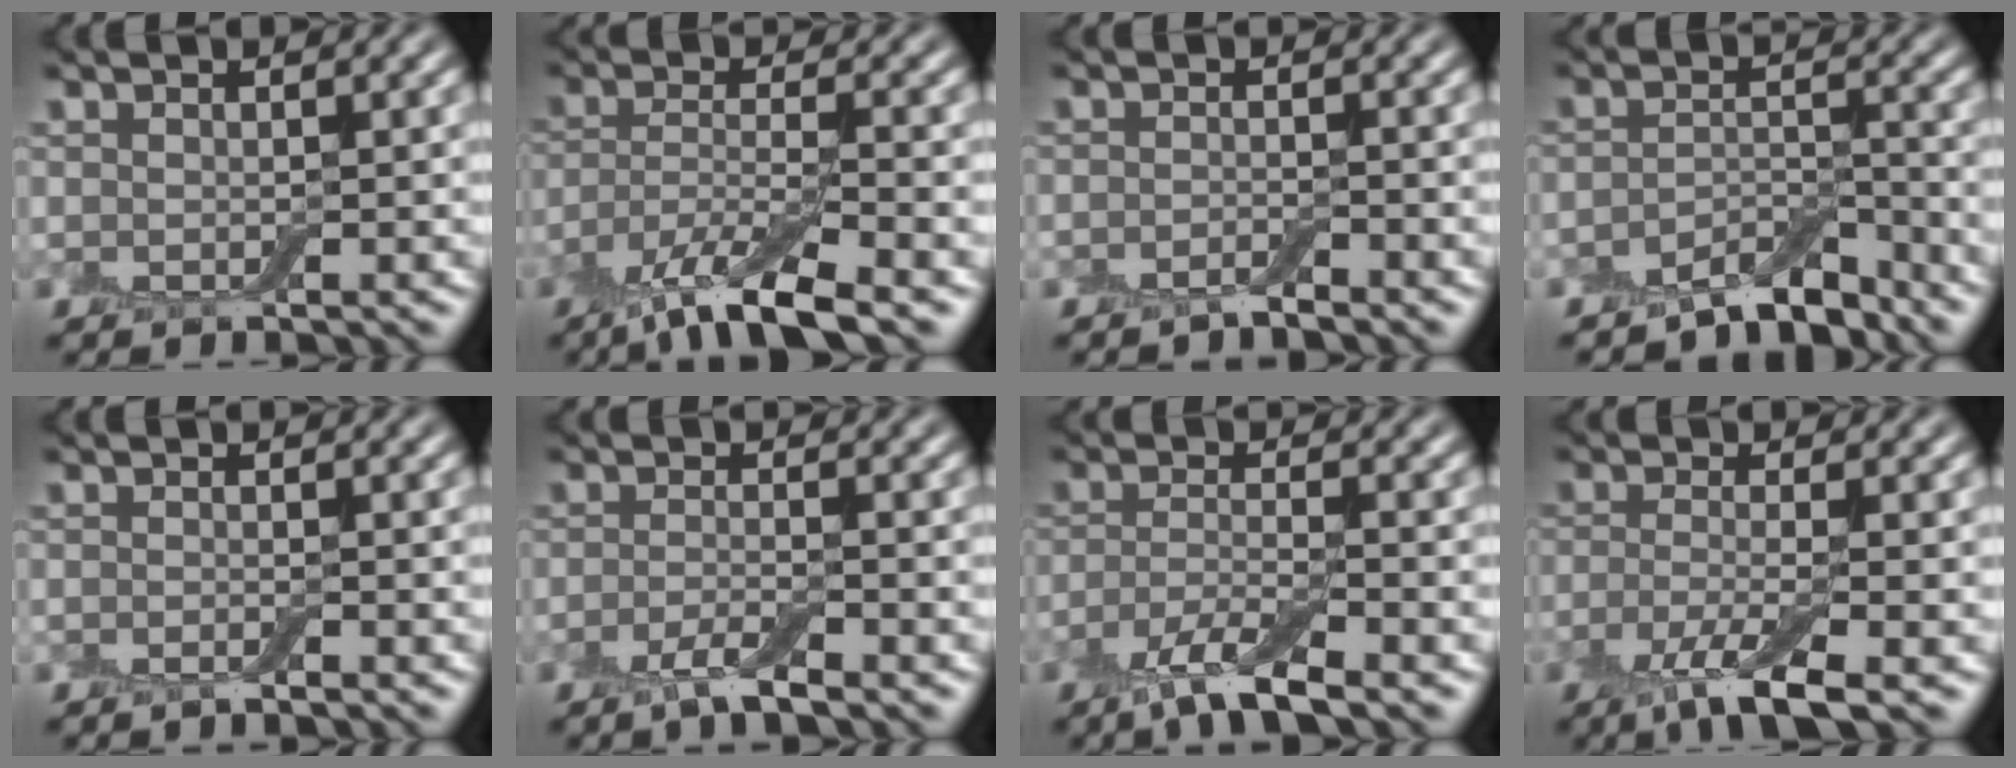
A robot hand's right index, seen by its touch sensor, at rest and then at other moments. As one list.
[{"total": 6.9, "force": [-4.6, 1.5, 4.9], "torque": [-0.090, -0.008, -0.093]}, {"total": 1.2, "force": [-1.1, 0.1, 0.5], "torque": [-0.011, 0.000, -0.023]}, {"total": 4.3, "force": [-3.8, 1.0, 1.7], "torque": [-0.026, 0.004, -0.073]}, {"total": 0.8, "force": [-0.6, 0.0, 0.4], "torque": [-0.008, -0.001, -0.012]}, {"total": 2.5, "force": [-1.6, 0.4, 1.9], "torque": [-0.036, -0.002, -0.039]}, {"total": 4.6, "force": [-3.0, 0.9, 3.4], "torque": [-0.068, -0.010, -0.066]}, {"total": 4.6, "force": [-2.4, 0.8, 3.9], "torque": [-0.076, -0.009, -0.055]}]